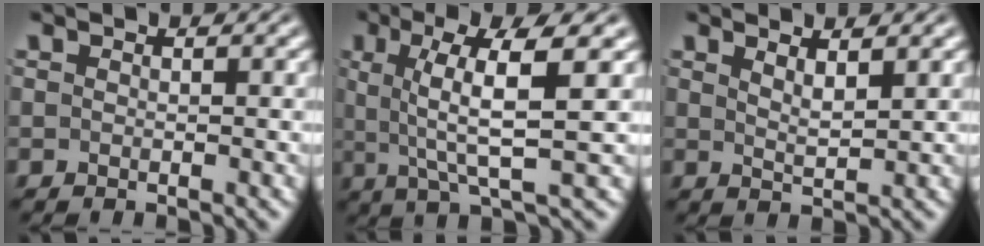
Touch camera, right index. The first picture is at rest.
{"total": 6.0, "force": [1.1, 0.8, 5.8], "torque": [-0.095, -0.005, 0.026]}
{"total": 1.9, "force": [1.4, -0.6, 1.1], "torque": [-0.014, -0.011, 0.033]}